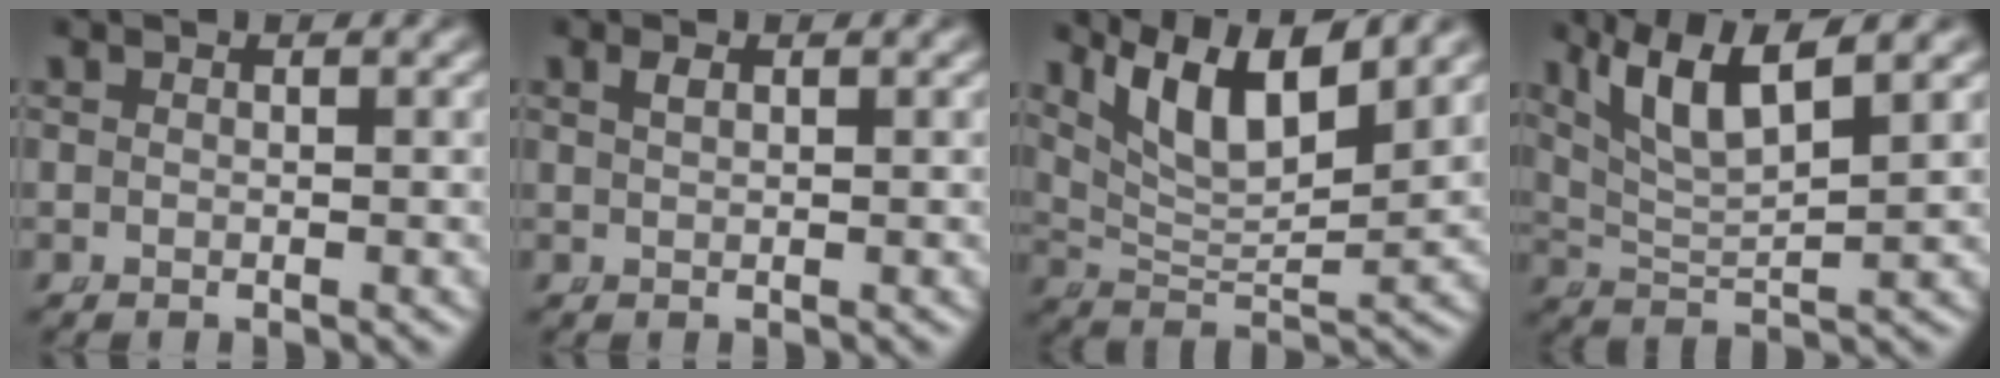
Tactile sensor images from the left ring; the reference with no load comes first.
{"total": 0.6, "force": [0.4, -0.1, 0.5], "torque": [-0.009, -0.002, 0.013]}
{"total": 8.1, "force": [4.2, 3.9, 5.7], "torque": [-0.103, -0.003, 0.076]}
{"total": 6.7, "force": [3.4, 3.4, 4.6], "torque": [-0.094, 0.000, 0.060]}